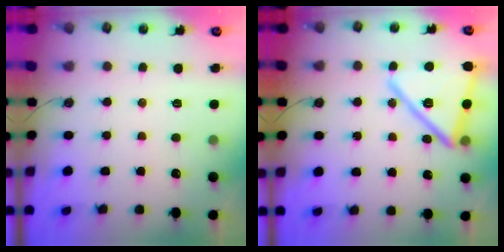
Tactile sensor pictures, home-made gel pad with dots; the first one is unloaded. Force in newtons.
{"total": 18.2, "press": 18.1, "slide": 1.9}